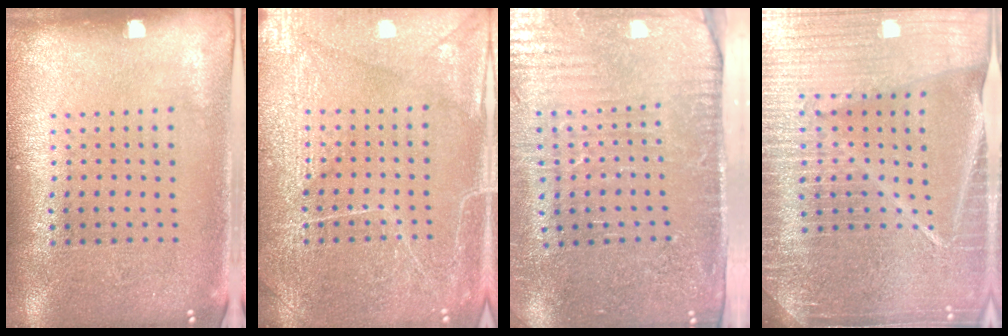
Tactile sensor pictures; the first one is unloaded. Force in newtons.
{"total": 5.3, "press": 5.2, "slide": 0.6}
{"total": 4.3, "press": 3.7, "slide": 2.1}
{"total": 6.4, "press": 5.6, "slide": 3.2}